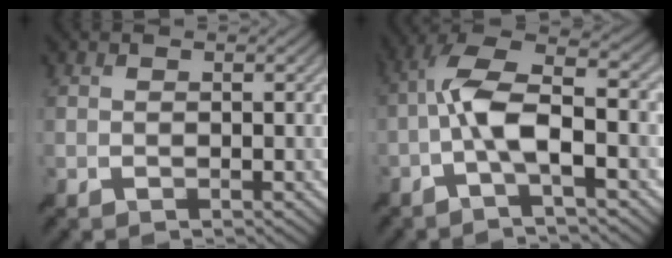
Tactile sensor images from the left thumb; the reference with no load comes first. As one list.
[{"total": 9.7, "force": [-2.2, 2.6, 9.1], "torque": [-0.173, 0.017, -0.056]}]